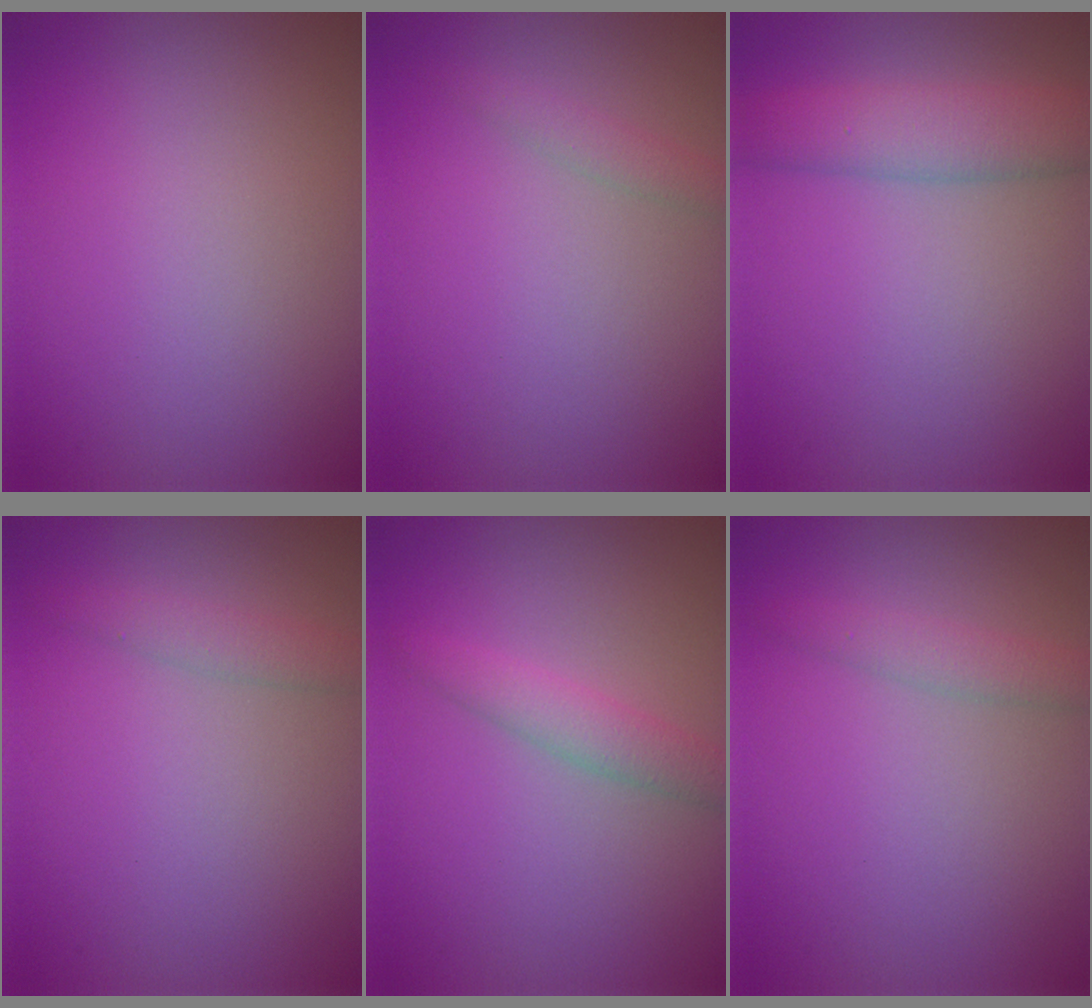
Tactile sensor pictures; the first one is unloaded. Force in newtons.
{"total": 1.3, "press": 1.3, "slide": 0.1}
{"total": 4.6, "press": 4.6, "slide": 0.1}
{"total": 1.7, "press": 1.7, "slide": 0.0}
{"total": 2.3, "press": 2.3, "slide": 0.0}
{"total": 1.8, "press": 1.8, "slide": 0.0}